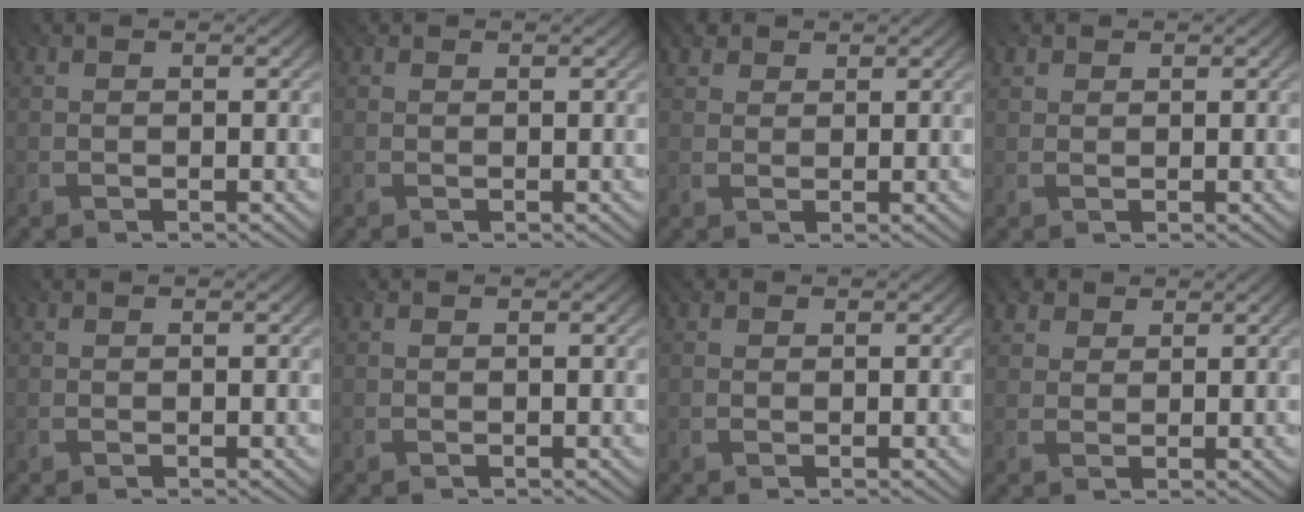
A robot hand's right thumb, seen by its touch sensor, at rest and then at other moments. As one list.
[{"total": 1.0, "force": [0.7, 0.5, 0.4], "torque": [-0.010, 0.003, 0.011]}, {"total": 2.4, "force": [1.5, 1.6, 1.0], "torque": [-0.024, 0.004, 0.029]}, {"total": 1.2, "force": [0.8, 0.9, 0.4], "torque": [-0.008, 0.003, 0.014]}, {"total": 0.0}, {"total": 0.0}, {"total": 0.8, "force": [0.5, 0.6, 0.4], "torque": [-0.007, 0.004, 0.007]}, {"total": 3.0, "force": [2.0, 1.9, 1.2], "torque": [-0.033, 0.002, 0.041]}]